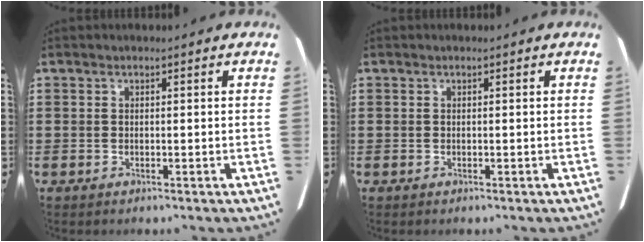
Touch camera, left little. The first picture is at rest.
{"total": 0.0}